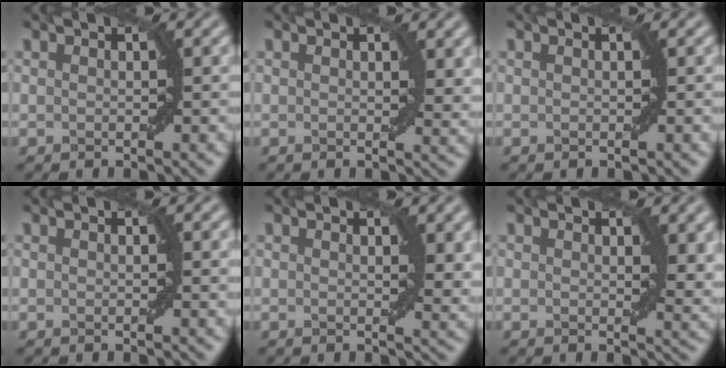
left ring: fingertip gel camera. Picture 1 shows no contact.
{"total": 1.6, "force": [0.8, 0.6, 1.3], "torque": [-0.012, -0.007, 0.015]}
{"total": 0.0}
{"total": 0.5, "force": [0.2, 0.0, 0.5], "torque": [-0.004, -0.002, 0.003]}
{"total": 2.3, "force": [1.0, 0.9, 1.9], "torque": [-0.021, -0.008, 0.018]}
{"total": 3.0, "force": [1.2, 1.2, 2.4], "torque": [-0.029, -0.008, 0.021]}